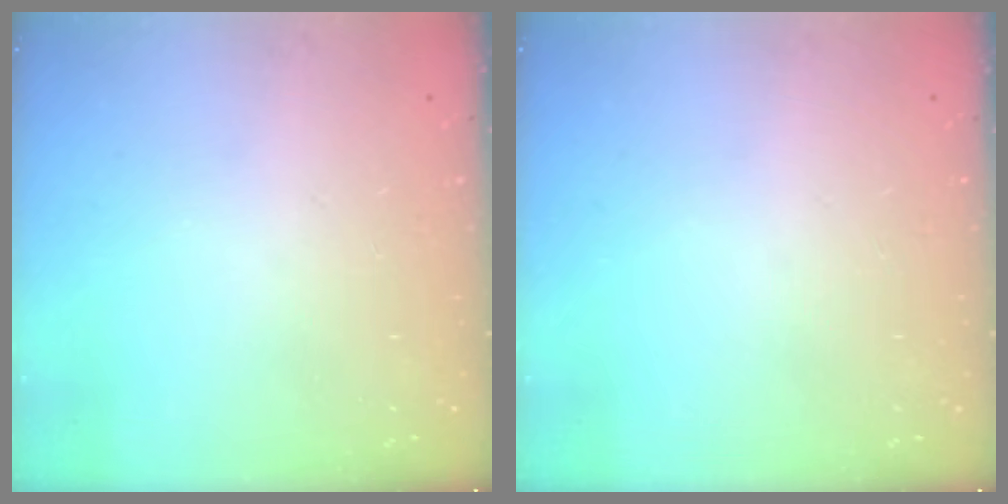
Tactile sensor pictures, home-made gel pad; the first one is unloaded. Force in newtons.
{"total": 0.0}